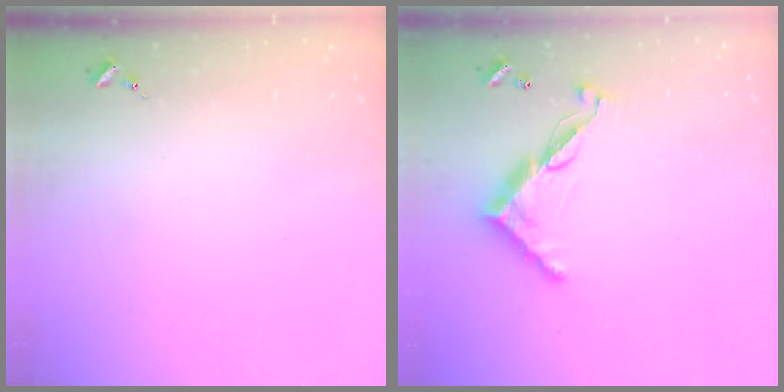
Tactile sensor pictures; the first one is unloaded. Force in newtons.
{"total": 11.0, "press": 11.0, "slide": 0.4}